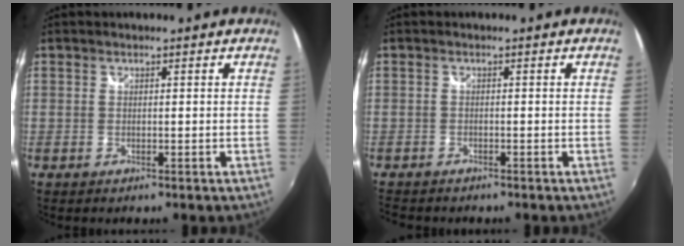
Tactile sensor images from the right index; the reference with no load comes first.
{"total": 2.7, "force": [-2.5, 1.0, 0.6], "torque": [-0.023, -0.011, -0.045]}